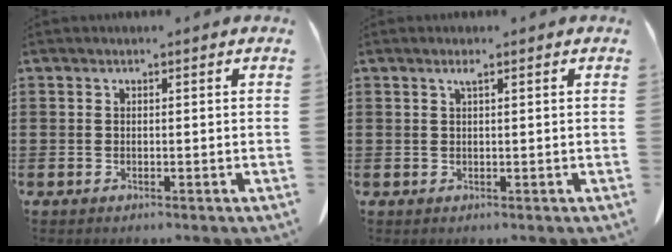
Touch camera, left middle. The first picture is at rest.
{"total": 1.1, "force": [0.5, 0.1, 1.0], "torque": [-0.020, 0.003, 0.009]}